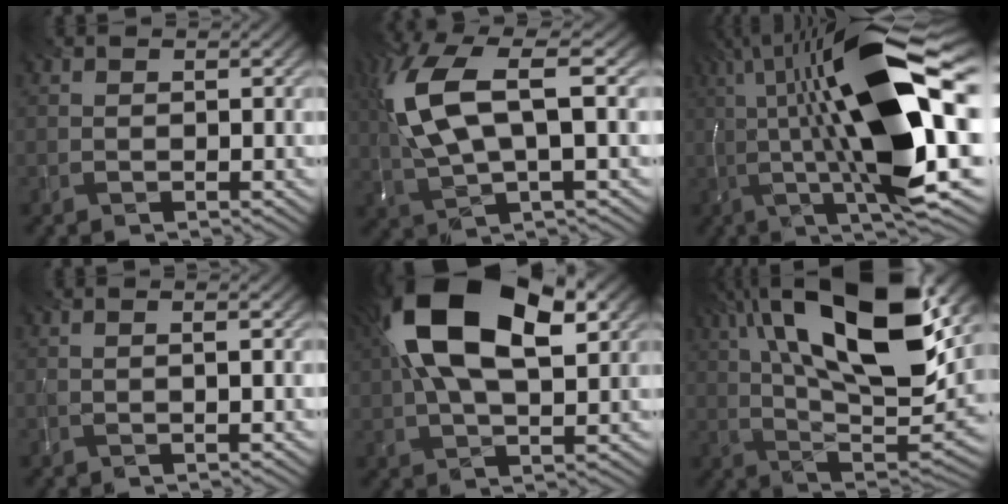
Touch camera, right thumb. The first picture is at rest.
{"total": 12.6, "force": [2.9, 4.2, 11.5], "torque": [-0.277, 0.018, 0.061]}
{"total": 18.9, "force": [1.5, 4.7, 18.2], "torque": [-0.302, 0.031, 0.018]}
{"total": 1.1, "force": [0.0, -0.1, 1.1], "torque": [-0.020, 0.005, -0.002]}
{"total": 18.2, "force": [6.0, 9.2, 14.5], "torque": [-0.276, 0.039, 0.084]}
{"total": 20.1, "force": [7.2, 8.2, 16.9], "torque": [-0.302, 0.033, 0.107]}